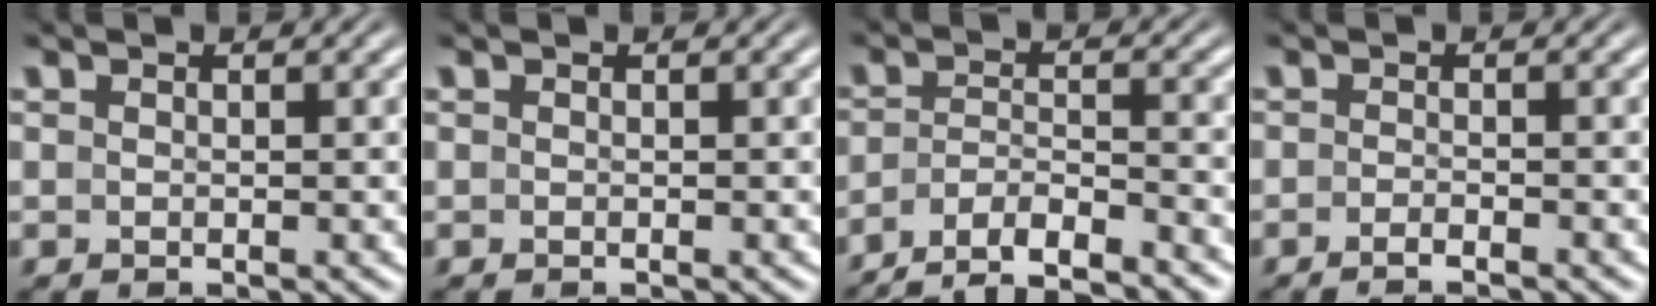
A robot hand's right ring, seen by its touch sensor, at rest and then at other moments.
{"total": 0.0}
{"total": 7.3, "force": [-5.9, 3.3, 2.8], "torque": [-0.050, -0.025, -0.091]}
{"total": 1.8, "force": [-1.7, -0.2, 0.5], "torque": [-0.013, 0.001, -0.032]}